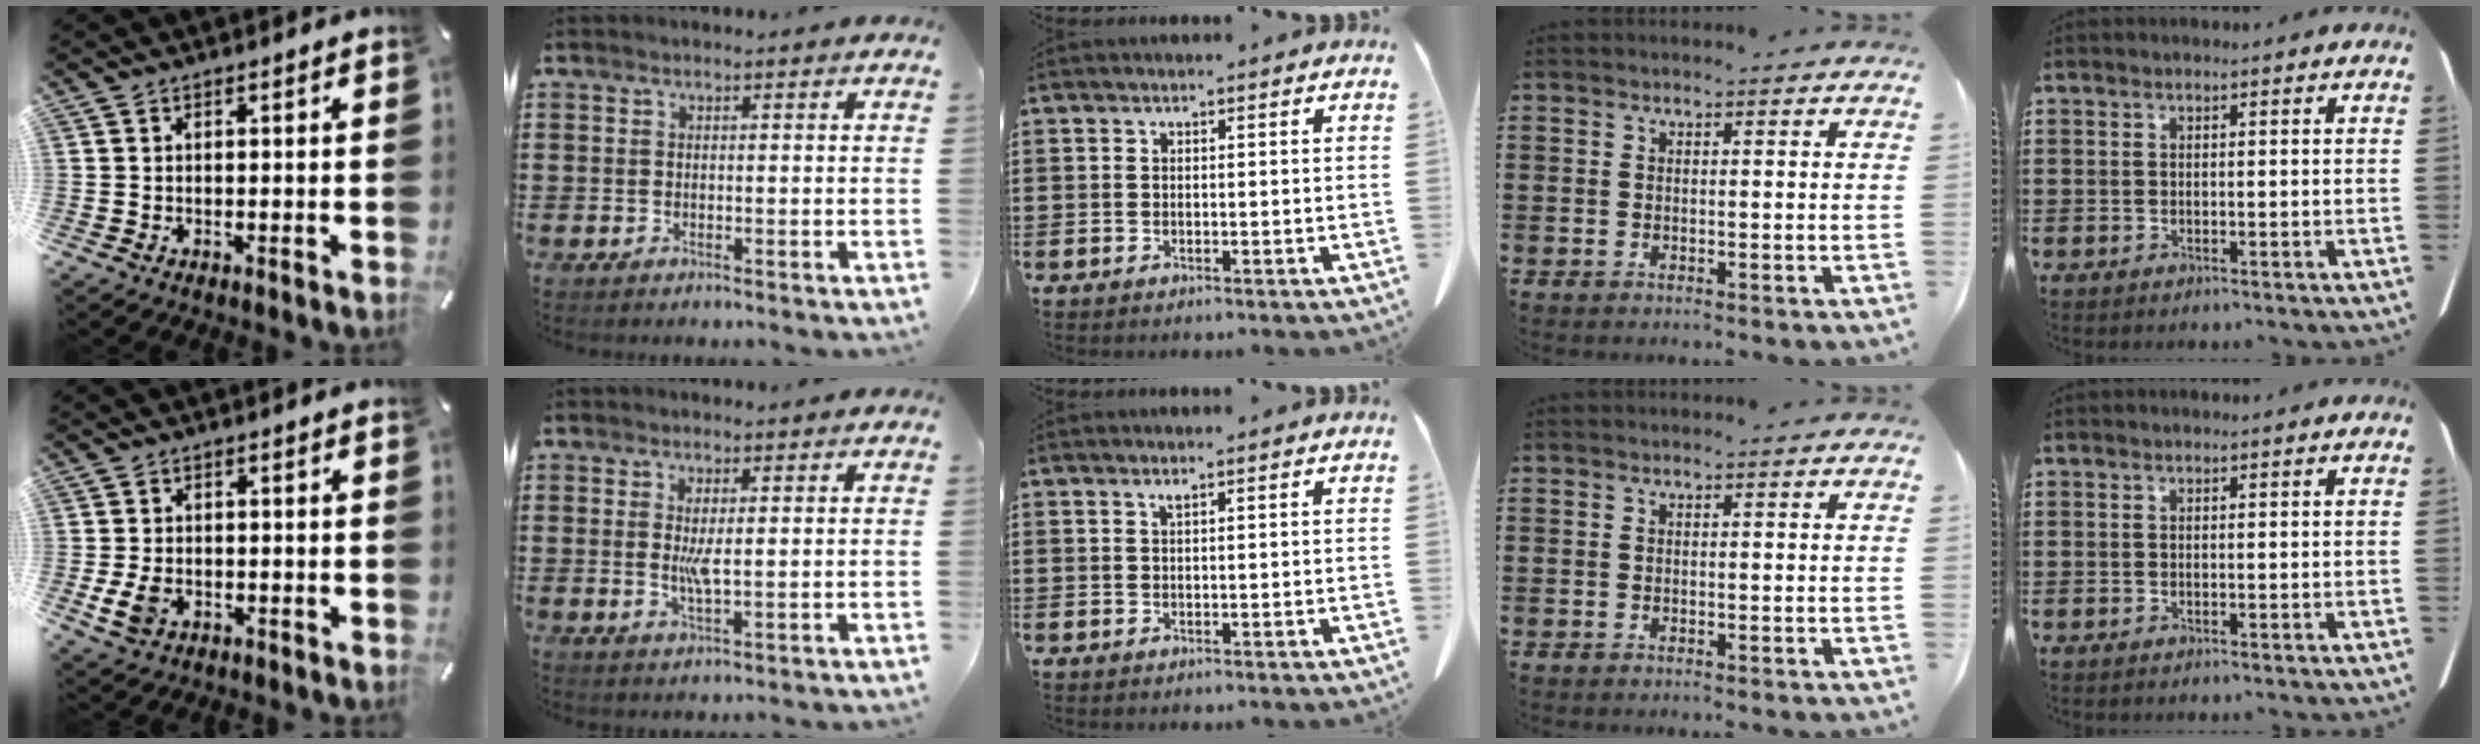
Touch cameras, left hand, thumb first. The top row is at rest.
{"thumb": {"total": 4.5, "force": [-1.3, 3.2, 2.9], "torque": [-0.075, -0.002, -0.027]}, "index": {"total": 3.7, "force": [0.6, 1.0, 3.5], "torque": [-0.069, 0.001, 0.009]}, "middle": {"total": 0.7, "force": [0.4, 0.0, 0.5], "torque": [-0.012, -0.001, 0.009]}}